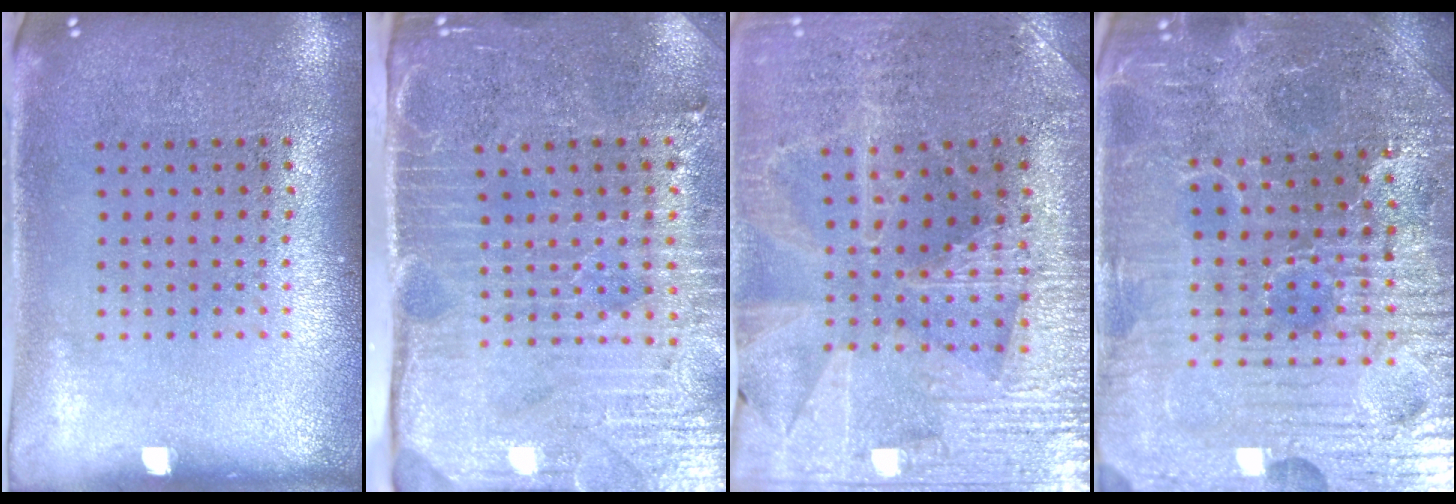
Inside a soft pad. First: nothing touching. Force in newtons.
{"total": 4.4, "press": 3.7, "slide": 2.3}
{"total": 3.0, "press": 2.9, "slide": 0.5}
{"total": 5.5, "press": 5.2, "slide": 1.5}